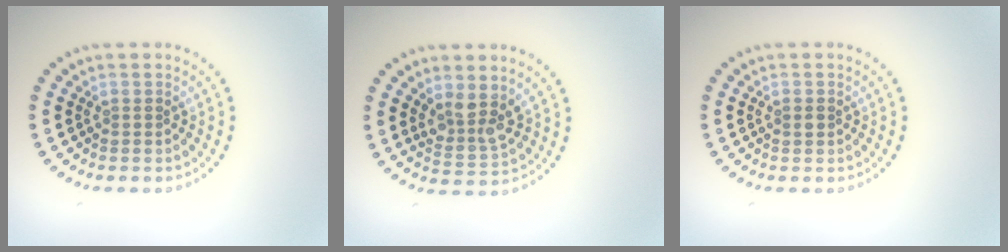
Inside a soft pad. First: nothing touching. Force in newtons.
{"total": 3.2, "press": 2.7, "slide": 1.7}
{"total": 0.9, "press": 0.9, "slide": 0.1}